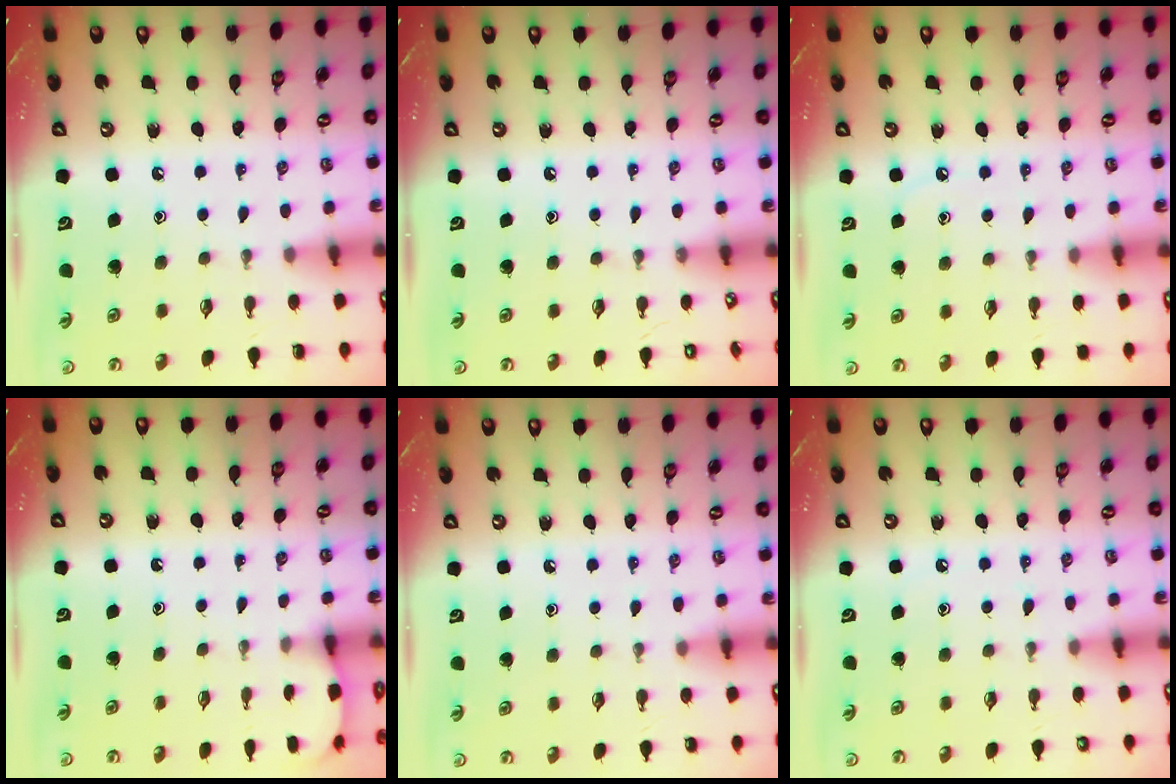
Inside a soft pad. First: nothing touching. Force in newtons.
{"total": 0.0}
{"total": 4.7, "press": 4.7, "slide": 0.6}
{"total": 1.8, "press": 1.8, "slide": 0.2}
{"total": 3.0, "press": 3.0, "slide": 0.4}
{"total": 6.7, "press": 6.7, "slide": 0.9}